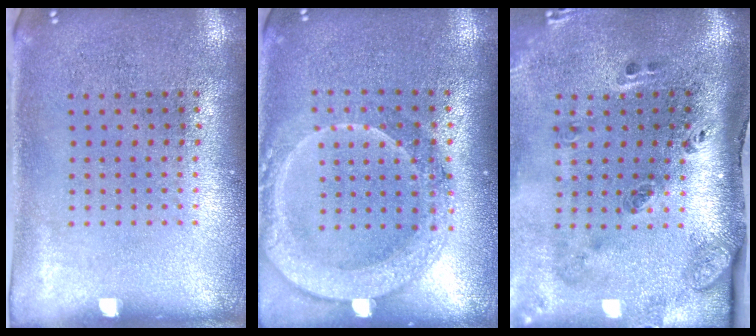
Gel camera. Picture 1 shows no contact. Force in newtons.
{"total": 1.9, "press": 1.8, "slide": 0.6}
{"total": 3.3, "press": 2.0, "slide": 2.6}